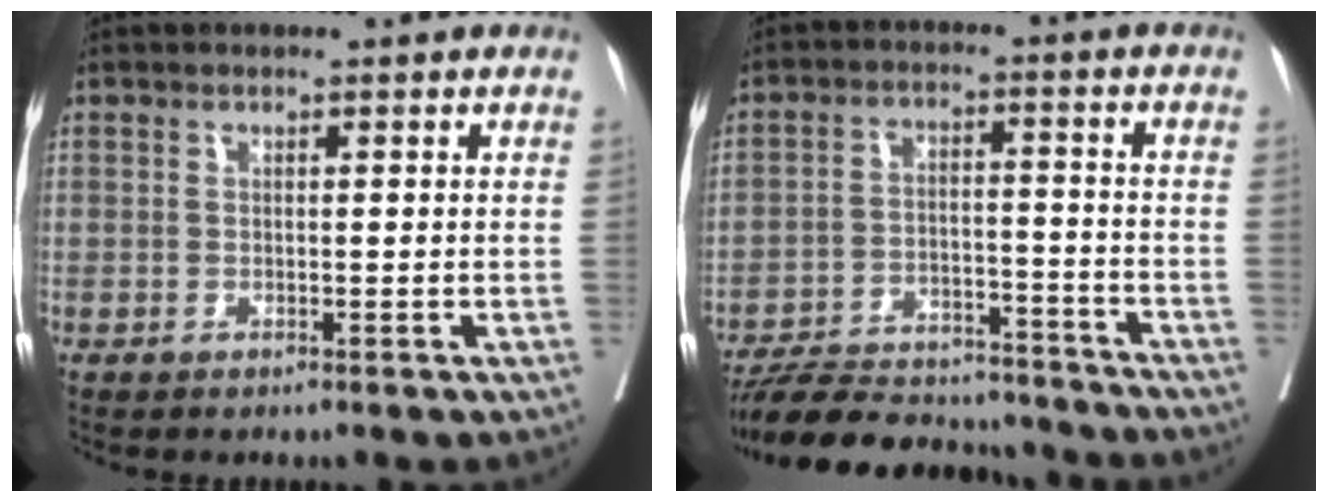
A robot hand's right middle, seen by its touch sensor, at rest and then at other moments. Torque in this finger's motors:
{"motor_torque": [0.90, -1.24, 0.04, 0.02]}